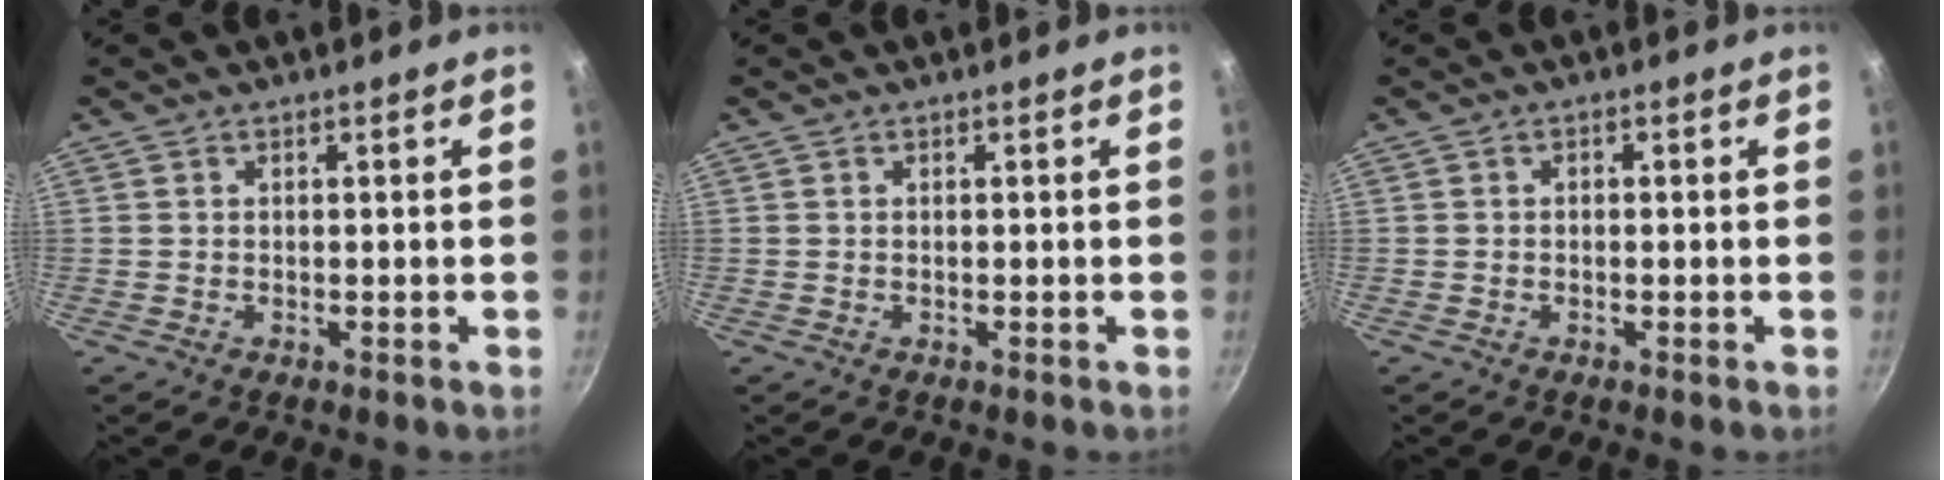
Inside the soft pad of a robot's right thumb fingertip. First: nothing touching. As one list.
[{"total": 0.0}, {"total": 0.6, "force": [-0.3, 0.4, 0.3], "torque": [-0.006, 0.004, -0.005]}]